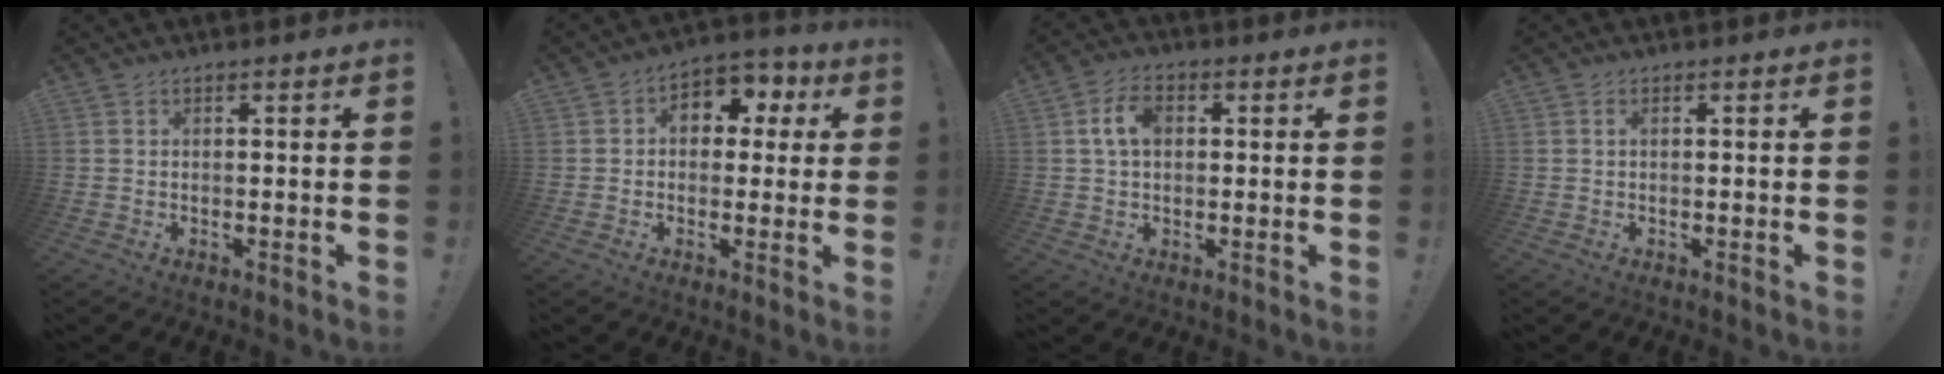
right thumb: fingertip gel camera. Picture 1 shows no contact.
{"total": 7.2, "force": [1.0, 5.9, 3.9], "torque": [-0.038, -0.001, 0.020]}
{"total": 7.2, "force": [1.3, 4.6, 5.3], "torque": [-0.093, 0.013, 0.026]}
{"total": 0.7, "force": [0.2, 0.3, 0.6], "torque": [-0.011, 0.003, 0.002]}